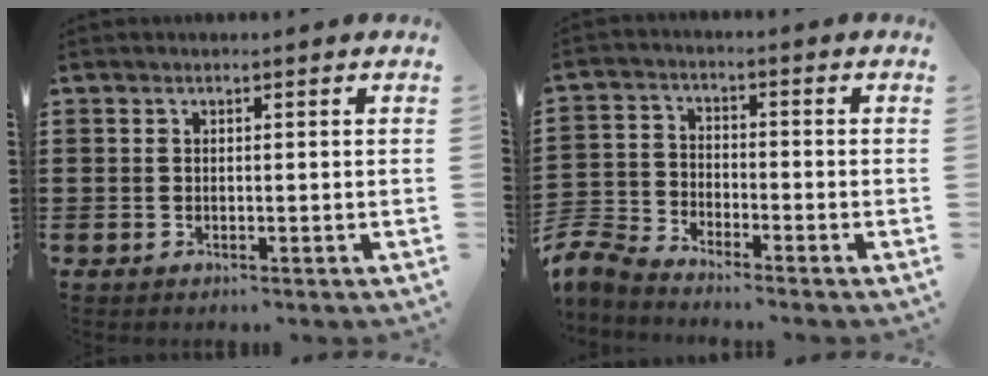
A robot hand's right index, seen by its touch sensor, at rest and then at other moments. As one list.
[{"total": 5.2, "force": [-5.1, 0.9, 0.8], "torque": [-0.050, -0.005, -0.111]}]